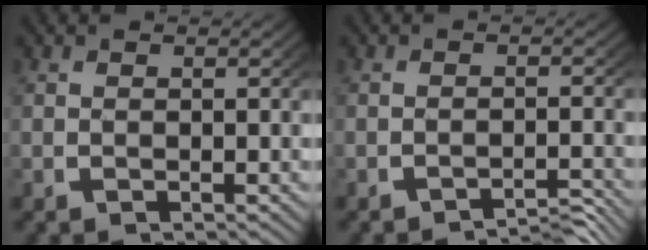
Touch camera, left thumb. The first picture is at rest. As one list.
[{"total": 3.2, "force": [-2.8, 0.5, 1.4], "torque": [-0.016, -0.004, -0.044]}]